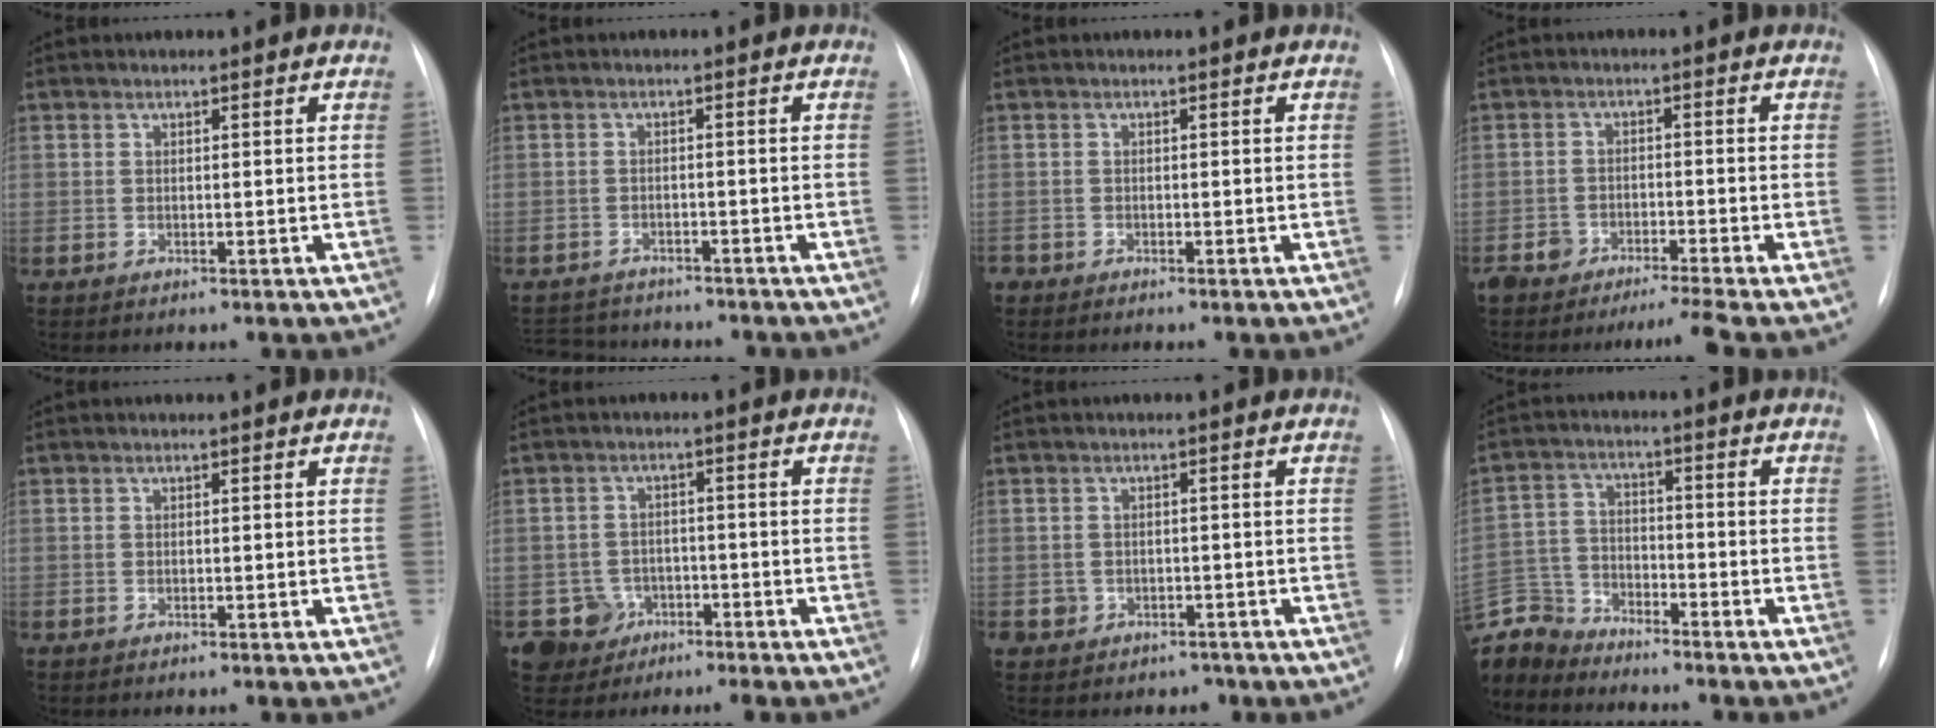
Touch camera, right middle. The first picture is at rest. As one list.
[{"total": 8.5, "force": [-7.5, 3.4, 2.1], "torque": [-0.043, 0.004, -0.097]}, {"total": 1.1, "force": [-1.0, 0.6, 0.1], "torque": [-0.004, 0.000, -0.016]}, {"total": 4.8, "force": [-4.3, 0.0, 2.2], "torque": [-0.035, -0.011, -0.076]}, {"total": 0.0}, {"total": 4.3, "force": [-2.6, 3.4, -0.2], "torque": [0.012, 0.009, -0.043]}, {"total": 3.1, "force": [-1.6, 2.7, -0.1], "torque": [0.010, 0.015, -0.021]}, {"total": 10.2, "force": [-9.7, 3.1, 0.5], "torque": [-0.026, 0.012, -0.192]}]